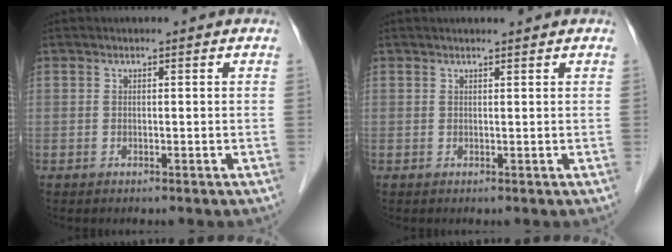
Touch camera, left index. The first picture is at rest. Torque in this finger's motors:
{"motor_torque": [0.23, -0.19, 0.05, 0.00]}